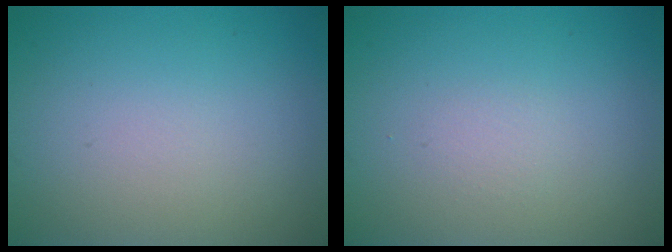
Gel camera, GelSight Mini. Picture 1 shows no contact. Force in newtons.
{"total": 0.0}